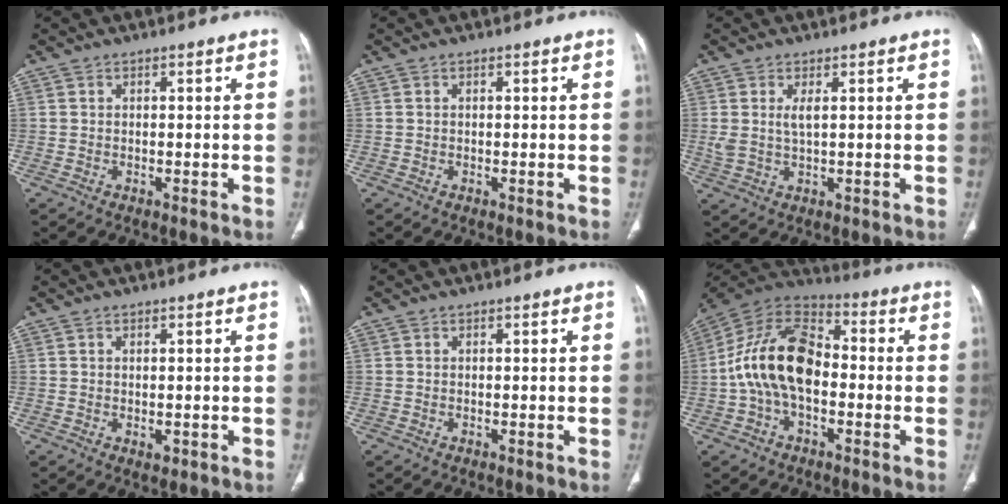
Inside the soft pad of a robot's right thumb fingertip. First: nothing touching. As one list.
[{"total": 0.0}, {"total": 3.4, "force": [0.9, 1.2, 3.0], "torque": [-0.072, -0.002, 0.025]}, {"total": 1.4, "force": [-0.3, 0.9, 1.1], "torque": [-0.015, -0.005, 0.002]}, {"total": 0.0}, {"total": 16.8, "force": [-1.7, 10.3, 13.1], "torque": [-0.237, 0.042, -0.040]}]